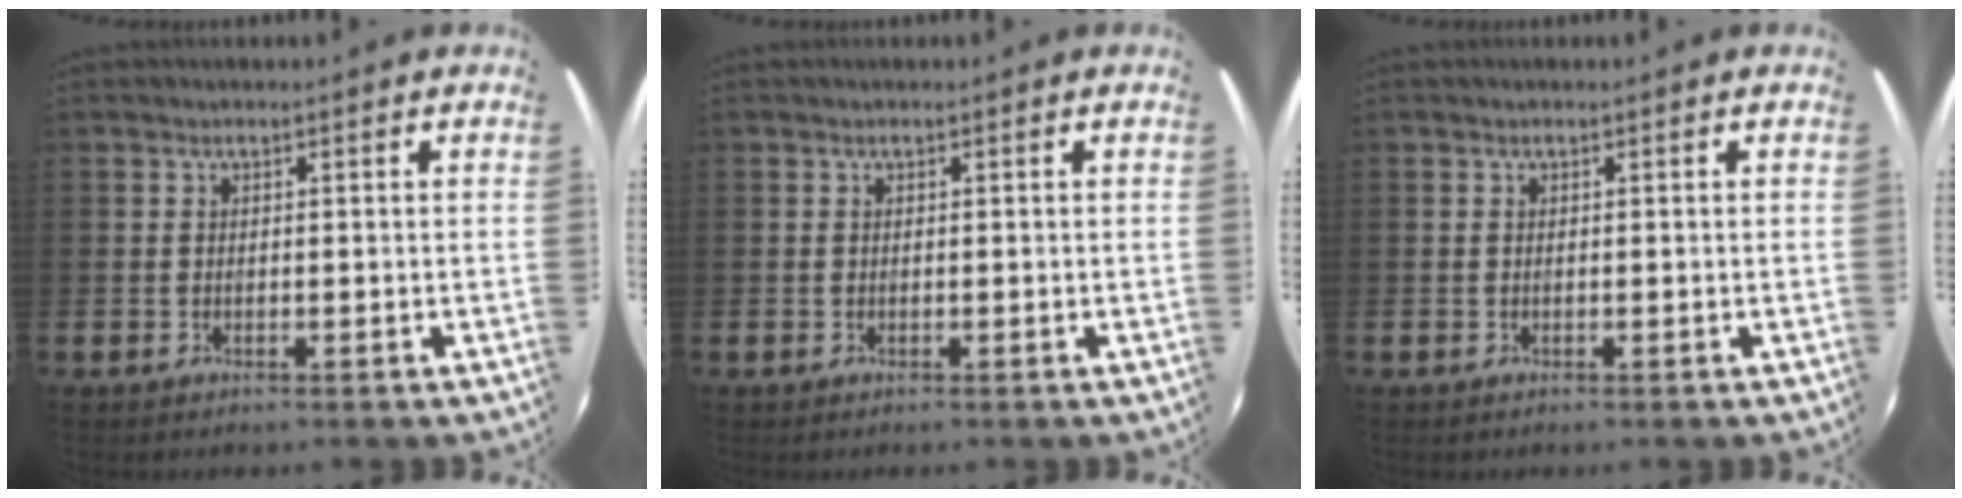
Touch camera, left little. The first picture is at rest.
{"total": 0.0}
{"total": 0.0}